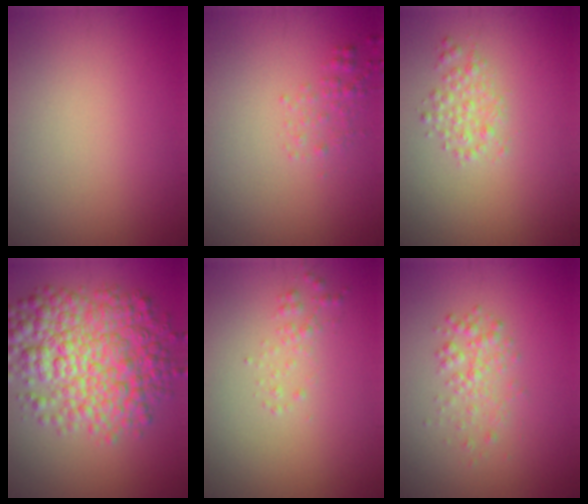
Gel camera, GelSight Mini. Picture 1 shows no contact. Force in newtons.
{"total": 1.3, "press": 1.3, "slide": 0.1}
{"total": 1.8, "press": 1.8, "slide": 0.1}
{"total": 9.1, "press": 9.1, "slide": 0.1}
{"total": 1.1, "press": 1.1, "slide": 0.0}
{"total": 1.9, "press": 1.9, "slide": 0.0}